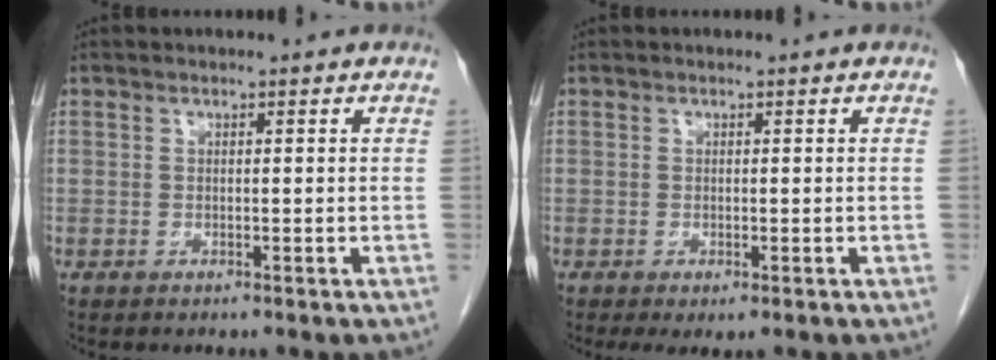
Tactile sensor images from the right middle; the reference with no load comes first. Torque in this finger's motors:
{"motor_torque": [0.42, -0.21, -0.10, -0.01]}